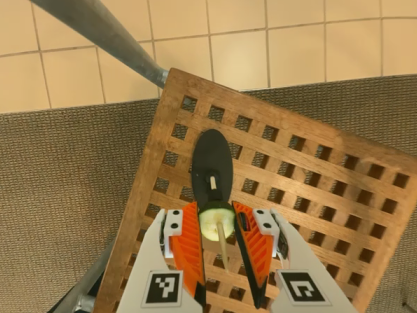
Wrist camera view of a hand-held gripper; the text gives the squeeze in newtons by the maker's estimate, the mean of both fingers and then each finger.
{"total": 5.7, "left": 5.3, "right": 6.0}